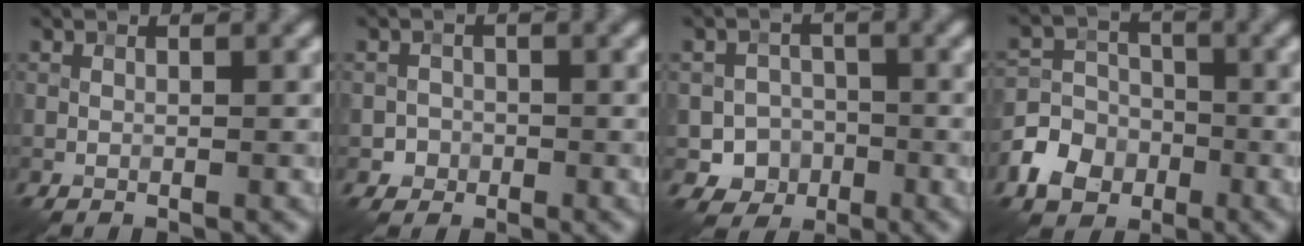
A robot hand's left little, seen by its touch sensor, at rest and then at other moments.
{"total": 1.3, "force": [-0.5, 1.2, 0.0], "torque": [0.012, 0.004, -0.010]}
{"total": 3.8, "force": [-1.7, 3.3, 0.8], "torque": [0.008, 0.005, -0.033]}
{"total": 5.4, "force": [-2.6, 4.3, 2.0], "torque": [-0.031, 0.002, -0.064]}